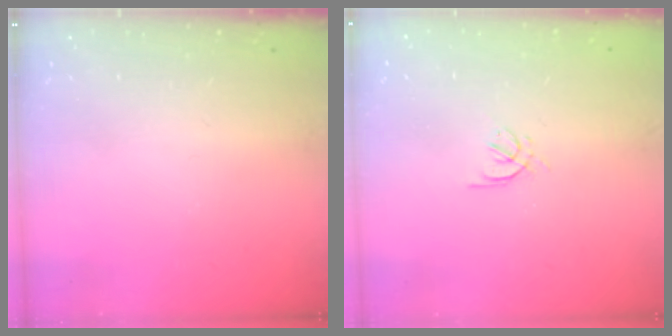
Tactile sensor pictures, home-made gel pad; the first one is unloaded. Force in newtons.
{"total": 2.1, "press": 2.0, "slide": 0.6}